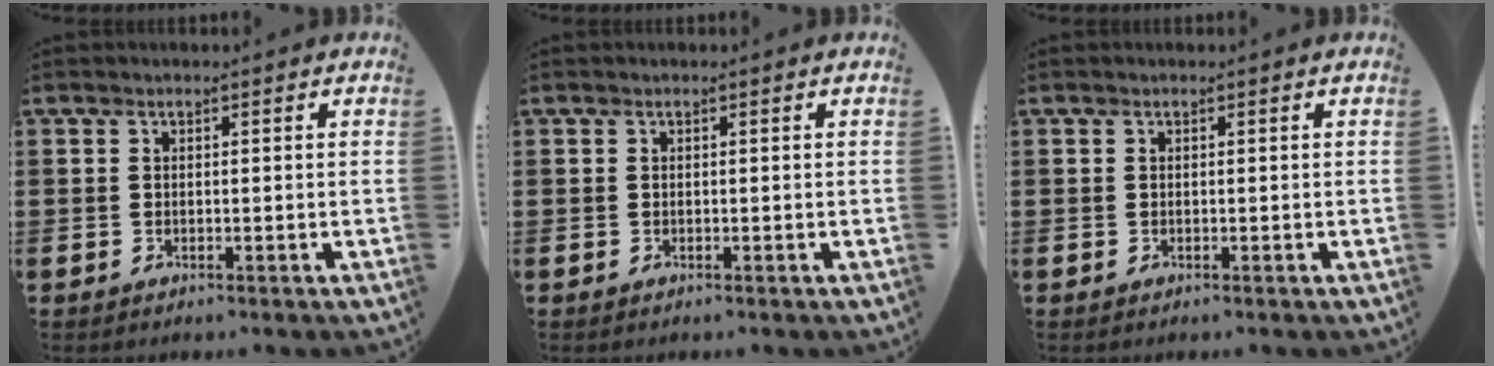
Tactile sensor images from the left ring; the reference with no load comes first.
{"total": 0.0}
{"total": 0.0}